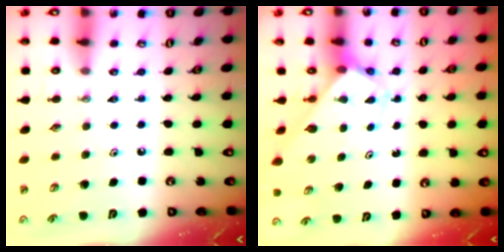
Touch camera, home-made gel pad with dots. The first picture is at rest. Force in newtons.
{"total": 2.9, "press": 2.9, "slide": 0.3}